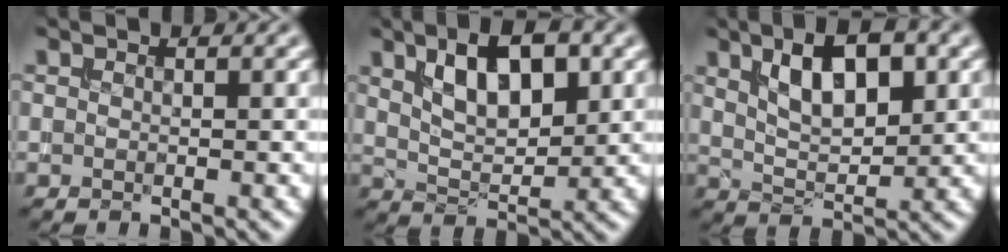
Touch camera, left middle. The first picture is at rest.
{"total": 6.4, "force": [2.5, 3.0, 5.1], "torque": [-0.091, 0.006, 0.041]}
{"total": 6.6, "force": [2.5, 2.9, 5.4], "torque": [-0.096, 0.008, 0.041]}